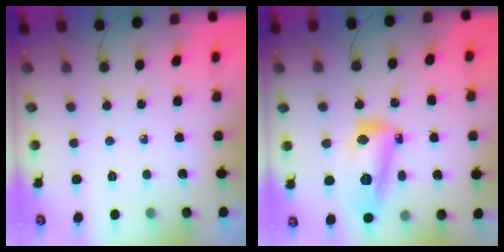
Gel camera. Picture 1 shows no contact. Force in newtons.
{"total": 14.1, "press": 14.1, "slide": 1.0}